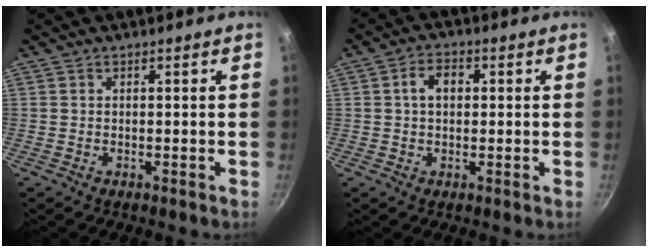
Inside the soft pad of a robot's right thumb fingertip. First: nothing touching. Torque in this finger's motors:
{"motor_torque": [0.10, 1.59, 0.73, -0.49, 0.00]}